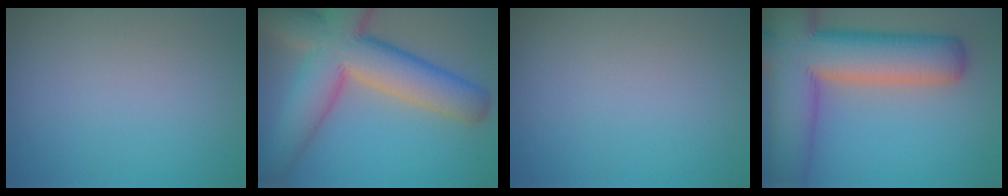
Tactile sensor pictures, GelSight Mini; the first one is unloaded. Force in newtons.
{"total": 11.1, "press": 11.1, "slide": 0.9}
{"total": 0.0}
{"total": 12.8, "press": 12.8, "slide": 0.8}